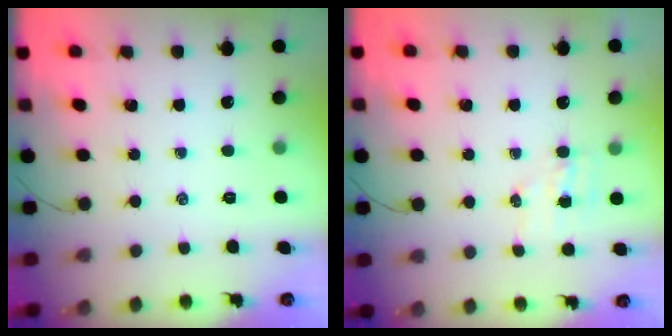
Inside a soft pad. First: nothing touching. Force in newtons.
{"total": 4.7, "press": 4.6, "slide": 1.0}